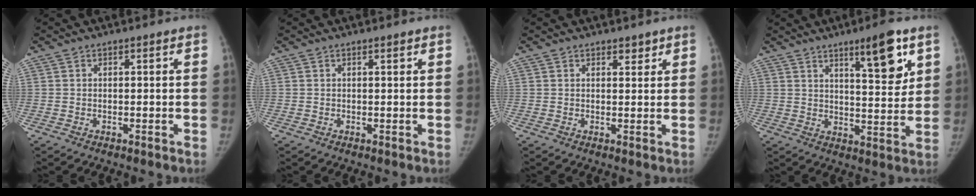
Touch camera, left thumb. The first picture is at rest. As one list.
[{"total": 0.7, "force": [0.4, 0.2, 0.5], "torque": [-0.007, -0.001, 0.007]}, {"total": 1.8, "force": [1.4, 0.9, 0.6], "torque": [0.006, -0.008, 0.015]}, {"total": 10.9, "force": [6.1, 2.7, 8.7], "torque": [-0.110, -0.037, 0.093]}]